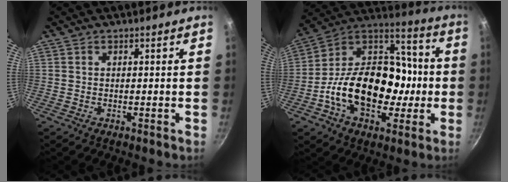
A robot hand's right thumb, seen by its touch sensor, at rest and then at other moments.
{"total": 24.3, "force": [-4.6, 16.9, 16.9], "torque": [-0.243, 0.055, -0.083]}